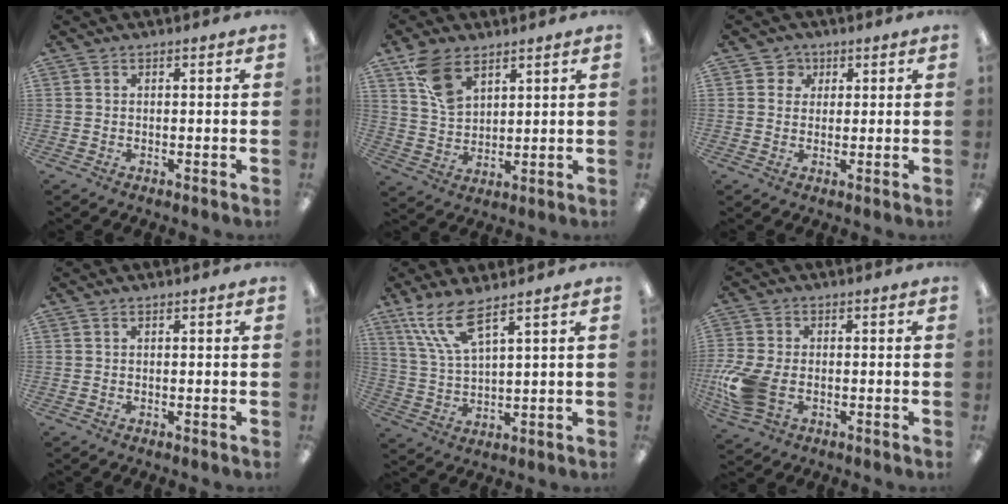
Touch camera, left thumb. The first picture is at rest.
{"total": 9.5, "force": [5.8, 5.5, 5.0], "torque": [-0.108, -0.012, 0.115]}
{"total": 3.4, "force": [1.3, 3.1, 0.3], "torque": [-0.009, 0.007, 0.021]}
{"total": 0.0}
{"total": 10.2, "force": [6.9, 2.6, 7.1], "torque": [-0.160, -0.021, 0.126]}
{"total": 10.6, "force": [-2.5, 6.9, 7.7], "torque": [-0.177, -0.002, -0.043]}